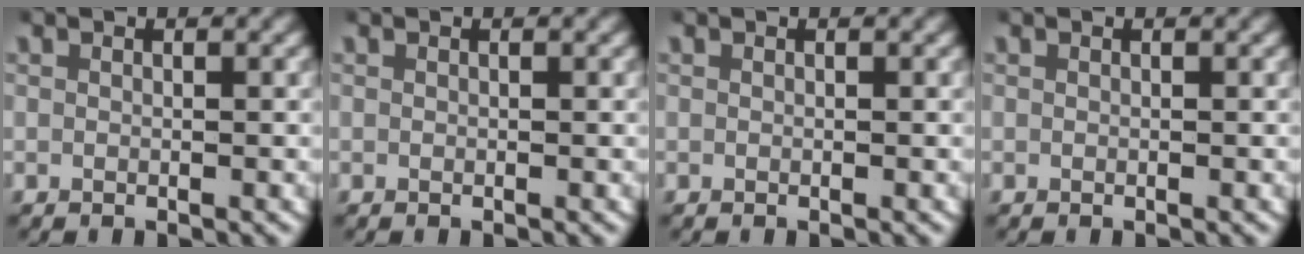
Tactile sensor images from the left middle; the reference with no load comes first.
{"total": 0.0}
{"total": 0.0}
{"total": 0.0}